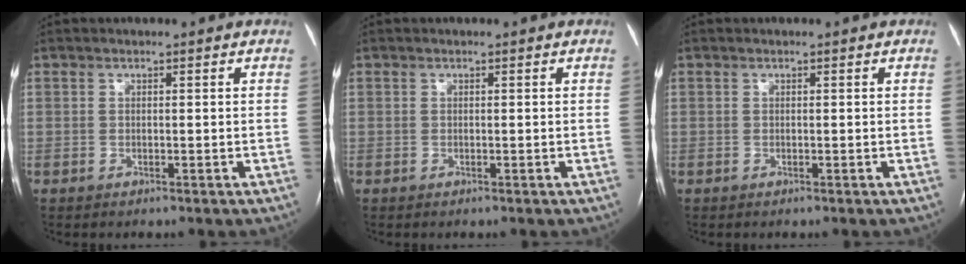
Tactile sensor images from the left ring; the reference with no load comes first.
{"total": 0.0}
{"total": 0.0}